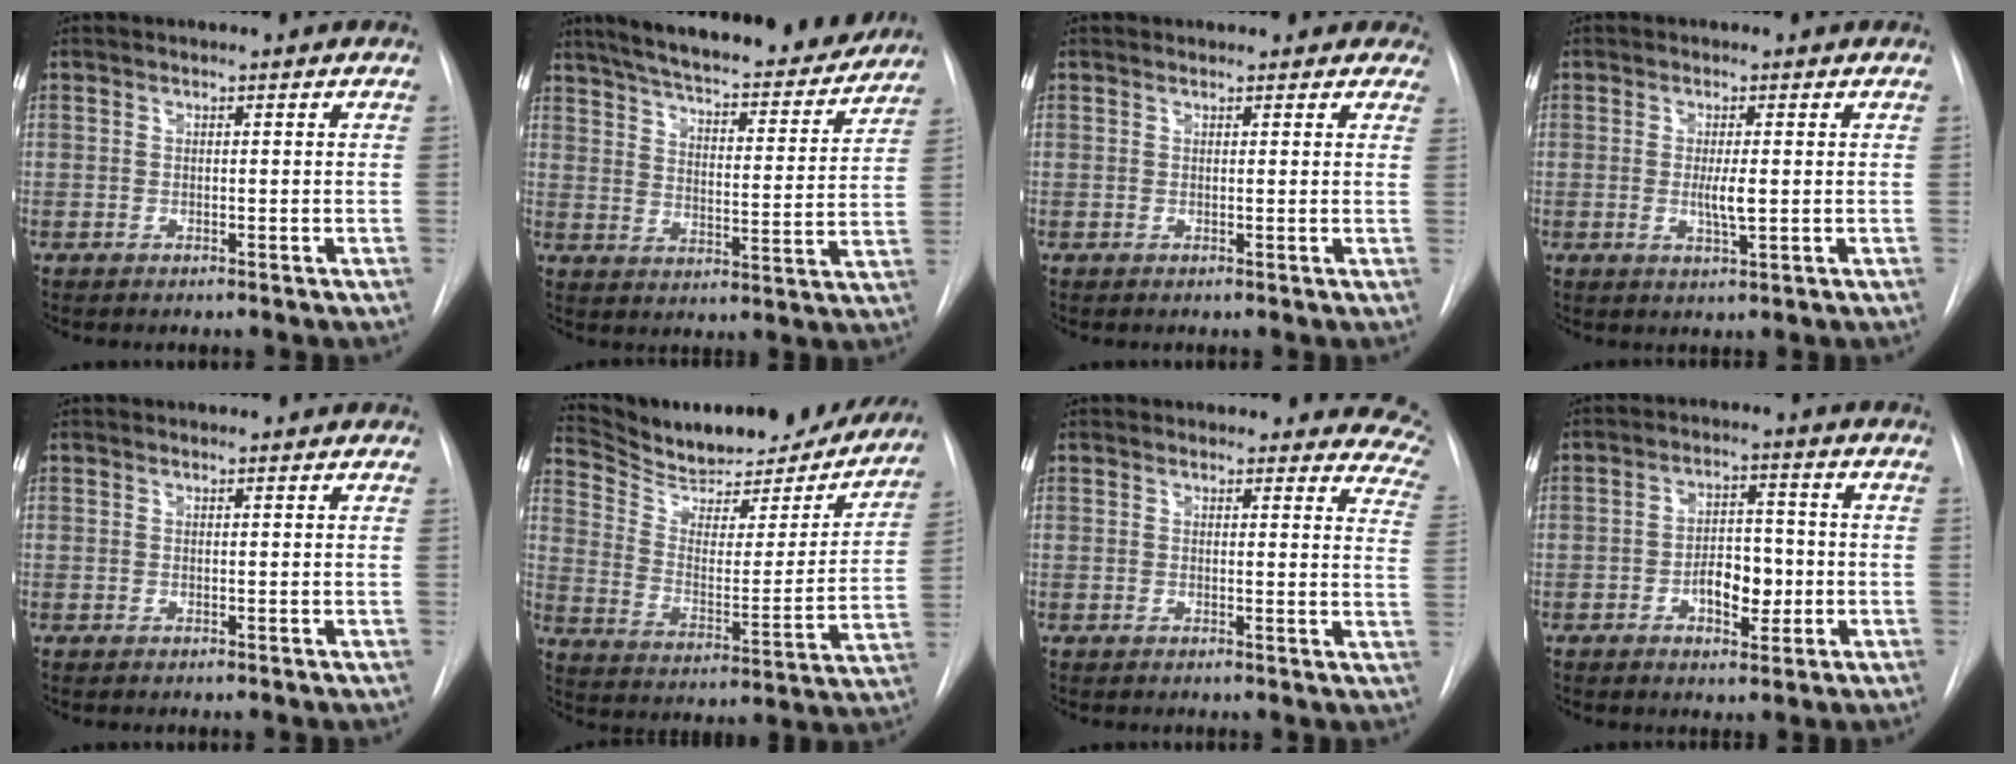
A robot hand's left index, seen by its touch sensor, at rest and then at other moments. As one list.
[{"total": 25.0, "force": [21.8, 5.0, 11.0], "torque": [-0.180, -0.023, 0.287]}, {"total": 4.1, "force": [3.6, 2.1, 0.3], "torque": [0.022, -0.007, 0.018]}, {"total": 3.1, "force": [-0.5, 0.4, 3.0], "torque": [-0.057, -0.009, -0.007]}, {"total": 0.8, "force": [0.7, 0.5, 0.1], "torque": [-0.006, 0.005, 0.003]}, {"total": 24.3, "force": [22.3, 5.9, 7.8], "torque": [-0.122, -0.050, 0.306]}, {"total": 11.9, "force": [11.0, 4.1, 1.8], "torque": [0.031, -0.062, 0.074]}, {"total": 6.3, "force": [-2.0, 3.3, 5.0], "torque": [-0.082, 0.006, -0.028]}]